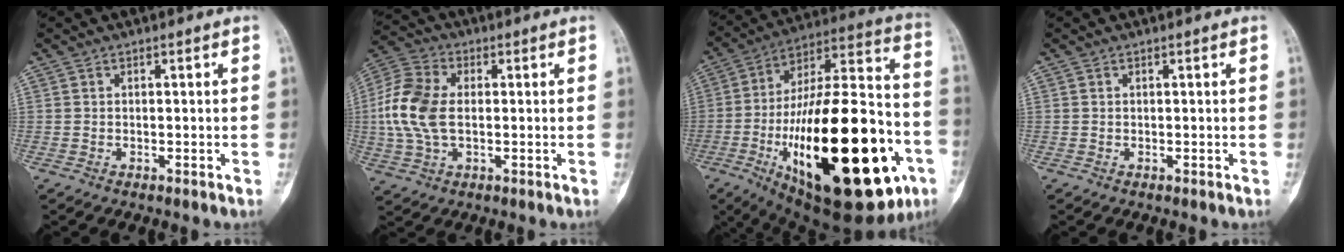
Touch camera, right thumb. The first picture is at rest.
{"total": 12.1, "force": [0.1, 7.3, 9.6], "torque": [-0.216, 0.017, -0.002]}
{"total": 43.1, "force": [-13.1, 16.7, 37.5], "torque": [-0.576, 0.041, -0.190]}
{"total": 0.0}